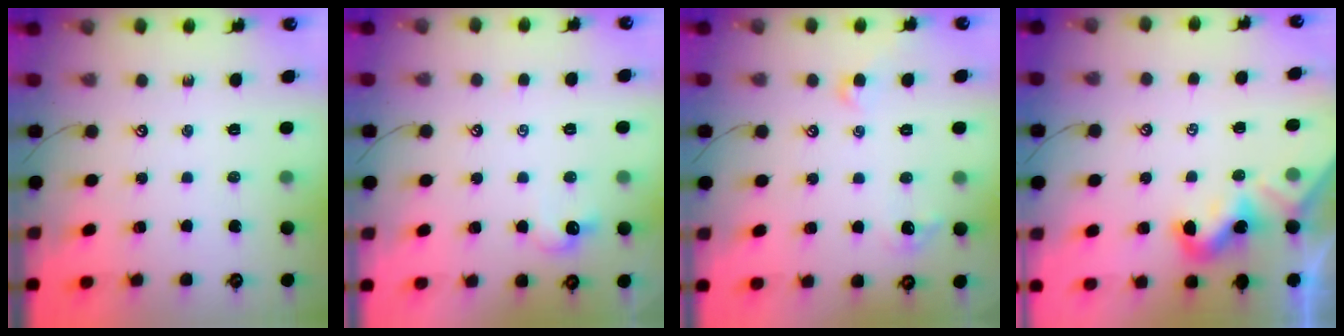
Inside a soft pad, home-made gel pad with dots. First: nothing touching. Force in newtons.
{"total": 1.5, "press": 1.5, "slide": 0.4}
{"total": 2.6, "press": 2.5, "slide": 0.6}
{"total": 1.7, "press": 1.6, "slide": 0.4}